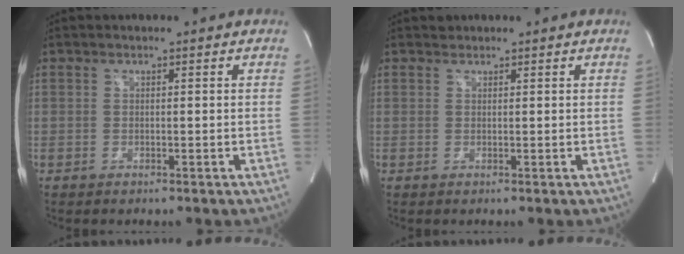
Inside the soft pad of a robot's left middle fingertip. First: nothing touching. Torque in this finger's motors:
{"motor_torque": [0.03, 0.00, -0.02, -0.01]}